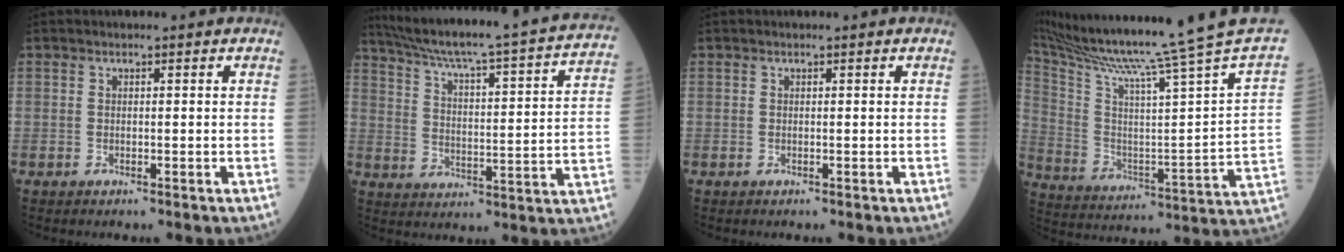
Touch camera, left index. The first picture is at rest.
{"total": 27.0, "force": [24.0, -0.1, 12.5], "torque": [-0.202, -0.048, 0.315]}
{"total": 0.0}
{"total": 25.6, "force": [21.7, -3.9, 13.0], "torque": [-0.229, -0.107, 0.323]}